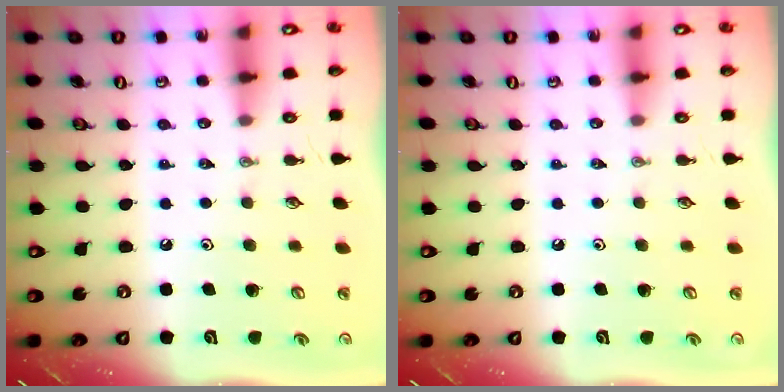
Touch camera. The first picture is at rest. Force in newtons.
{"total": 0.0}